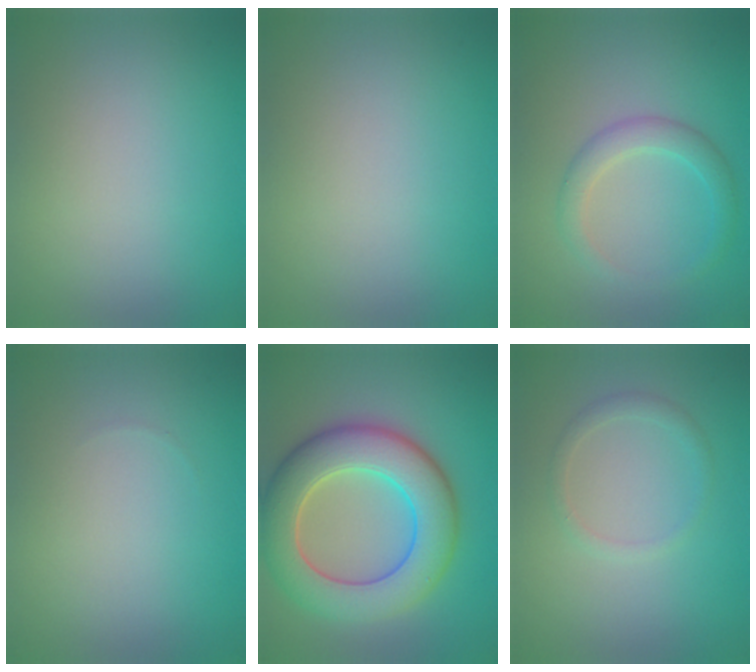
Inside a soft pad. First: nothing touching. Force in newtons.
{"total": 0.0}
{"total": 2.6, "press": 2.6, "slide": 0.1}
{"total": 0.0}
{"total": 9.8, "press": 9.7, "slide": 0.7}
{"total": 1.3, "press": 1.3, "slide": 0.0}